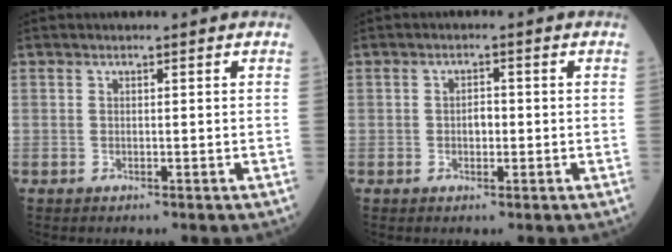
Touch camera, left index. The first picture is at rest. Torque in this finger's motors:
{"motor_torque": [0.30, -0.19, 0.01, 0.02]}